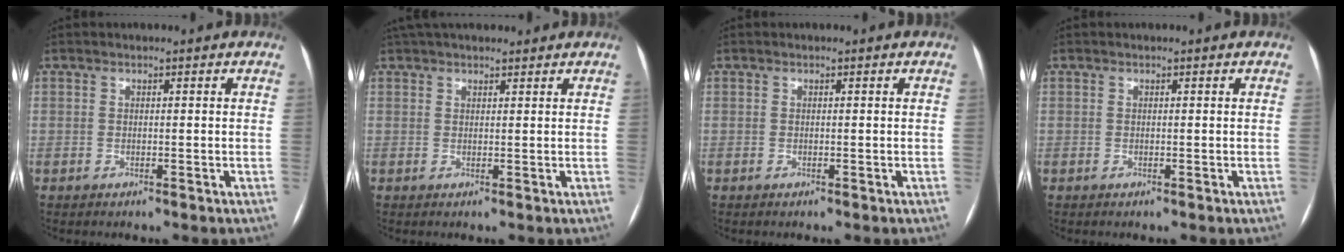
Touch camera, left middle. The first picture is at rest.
{"total": 8.6, "force": [7.4, 2.4, 3.6], "torque": [-0.052, 0.043, 0.114]}
{"total": 0.0}
{"total": 0.0}